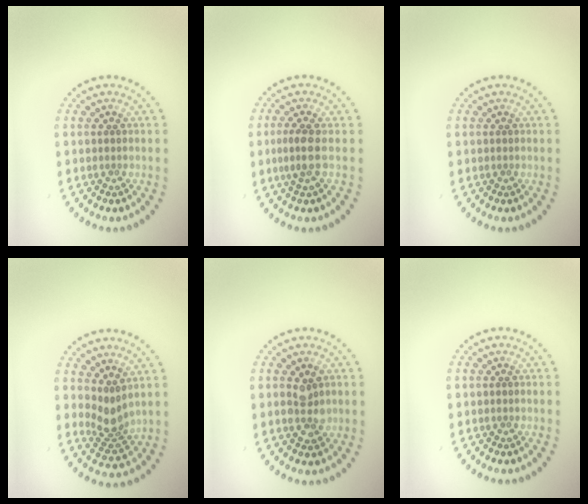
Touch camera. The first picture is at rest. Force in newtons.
{"total": 2.1, "press": 1.7, "slide": 1.3}
{"total": 0.0}
{"total": 2.5, "press": 1.9, "slide": 1.7}
{"total": 2.3, "press": 2.3, "slide": 0.2}
{"total": 0.0}